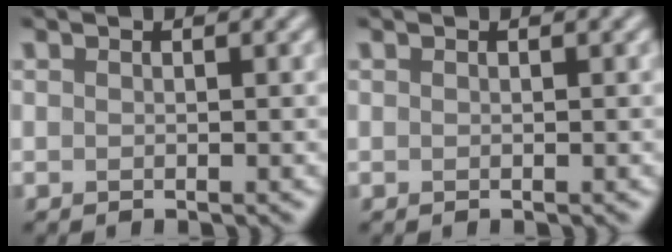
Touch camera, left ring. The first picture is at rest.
{"total": 0.0}